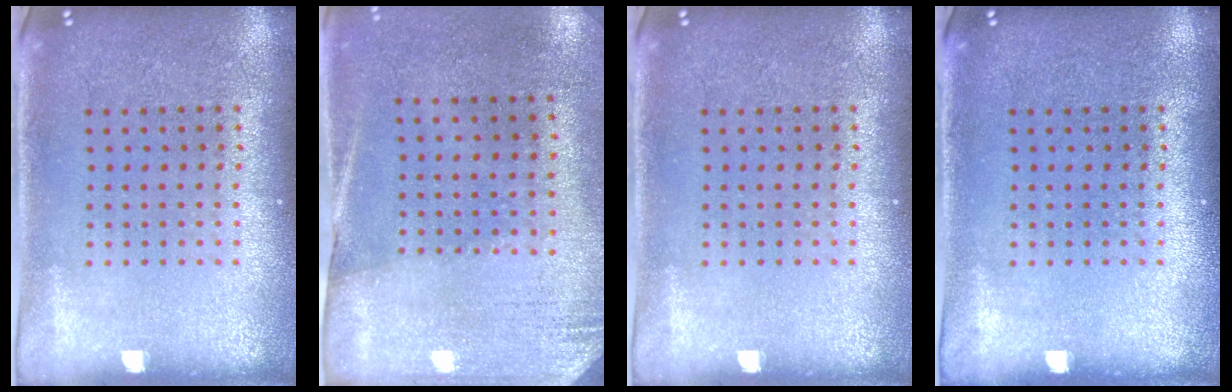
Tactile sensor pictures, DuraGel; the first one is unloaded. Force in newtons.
{"total": 2.6, "press": 2.3, "slide": 1.3}
{"total": 0.0}
{"total": 0.0}